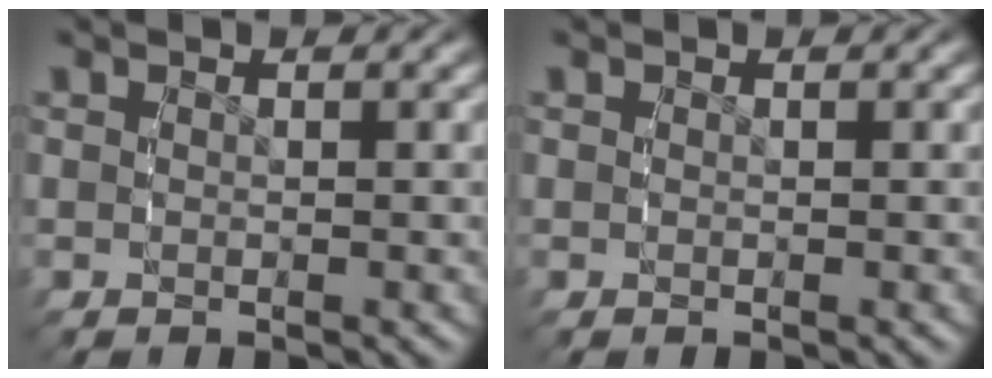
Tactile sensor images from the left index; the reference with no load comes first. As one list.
[{"total": 0.0}]